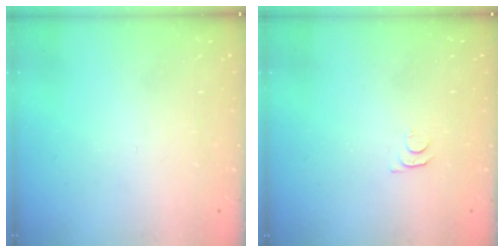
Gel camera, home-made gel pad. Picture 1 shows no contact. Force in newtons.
{"total": 3.4, "press": 3.4, "slide": 0.5}